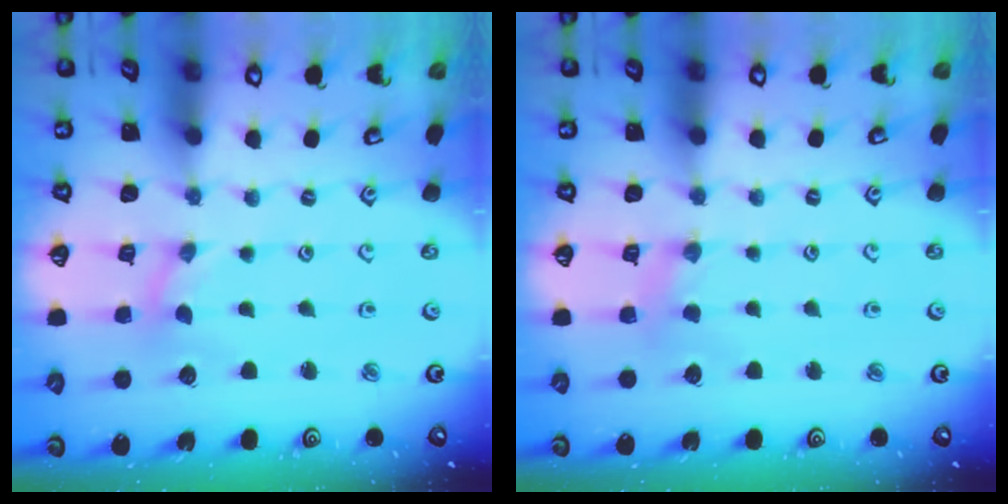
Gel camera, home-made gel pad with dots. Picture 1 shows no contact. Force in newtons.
{"total": 2.9, "press": 2.9, "slide": 0.5}